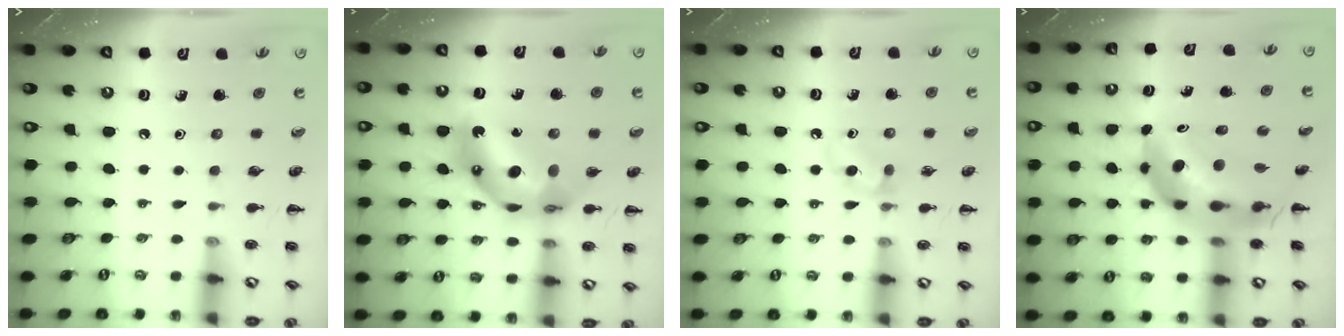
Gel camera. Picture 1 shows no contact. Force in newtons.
{"total": 14.5, "press": 13.7, "slide": 4.5}
{"total": 5.4, "press": 5.1, "slide": 1.7}
{"total": 13.4, "press": 12.9, "slide": 3.8}